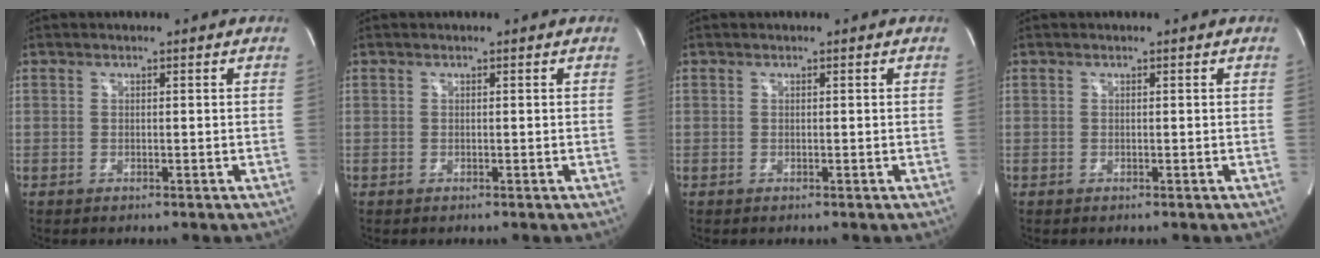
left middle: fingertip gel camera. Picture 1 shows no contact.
{"total": 0.0}
{"total": 0.0}
{"total": 0.0}